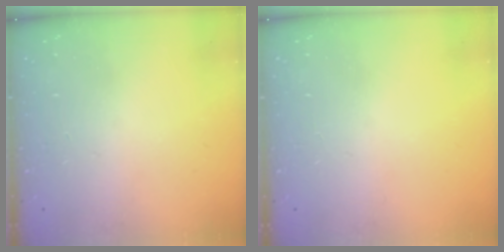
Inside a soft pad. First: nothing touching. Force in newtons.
{"total": 0.0}